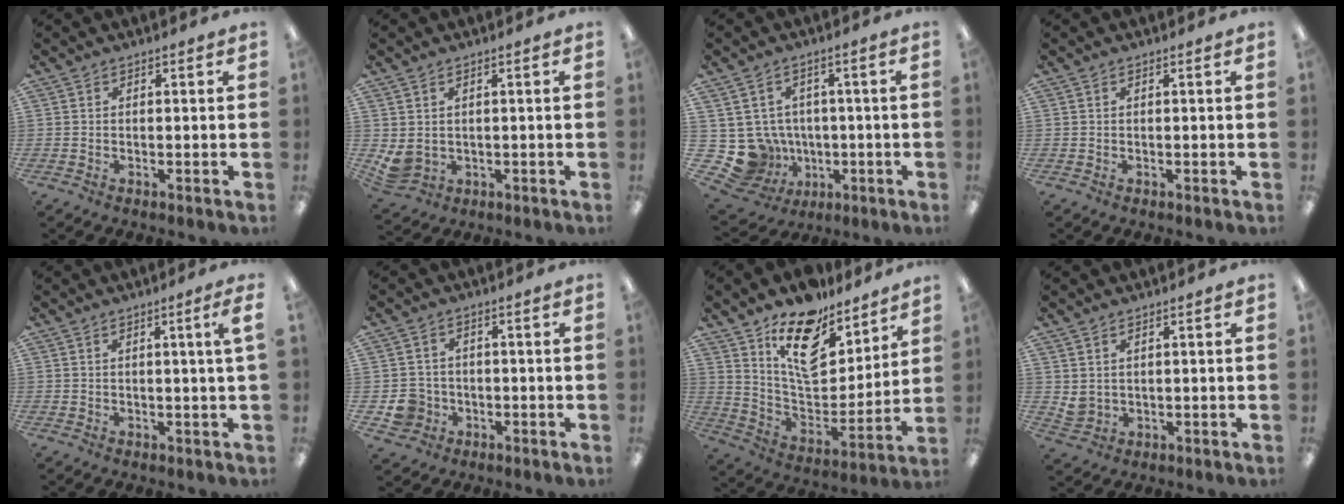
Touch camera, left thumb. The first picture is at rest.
{"total": 3.5, "force": [0.9, 3.0, 1.6], "torque": [-0.054, -0.010, 0.016]}
{"total": 9.7, "force": [-1.4, 9.4, 2.2], "torque": [-0.082, -0.002, -0.013]}
{"total": 0.0}
{"total": 2.7, "force": [0.7, -0.6, 2.5], "torque": [-0.038, -0.010, 0.008]}
{"total": 5.6, "force": [-1.8, 5.1, 1.3], "torque": [-0.031, 0.012, -0.030]}
{"total": 16.6, "force": [11.4, 8.6, 8.5], "torque": [-0.132, -0.087, 0.203]}
{"total": 2.7, "force": [1.6, 2.0, 0.6], "torque": [-0.017, -0.006, 0.031]}